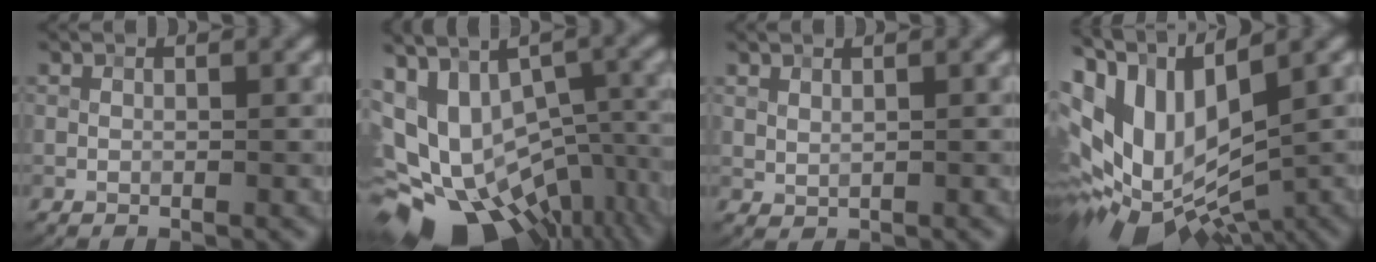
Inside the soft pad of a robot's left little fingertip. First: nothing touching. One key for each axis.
{"total": 16.9, "fx": -6.1, "fy": 11.3, "fz": 10.9, "tx": -0.183, "ty": -0.004, "tz": -0.037}
{"total": 0.9, "fx": 0.7, "fy": 0.4, "fz": 0.5, "tx": -0.013, "ty": -0.002, "tz": 0.020}
{"total": 13.6, "fx": 1.4, "fy": 7.7, "fz": 11.2, "tx": -0.236, "ty": 0.002, "tz": 0.041}